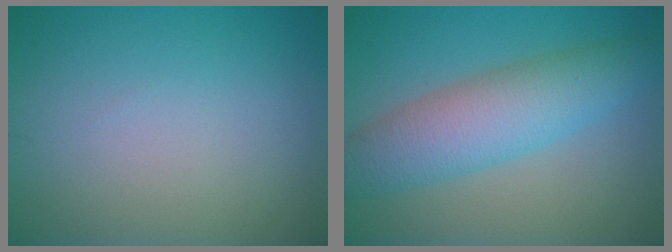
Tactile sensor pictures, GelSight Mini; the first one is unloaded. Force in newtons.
{"total": 6.5, "press": 6.5, "slide": 0.0}